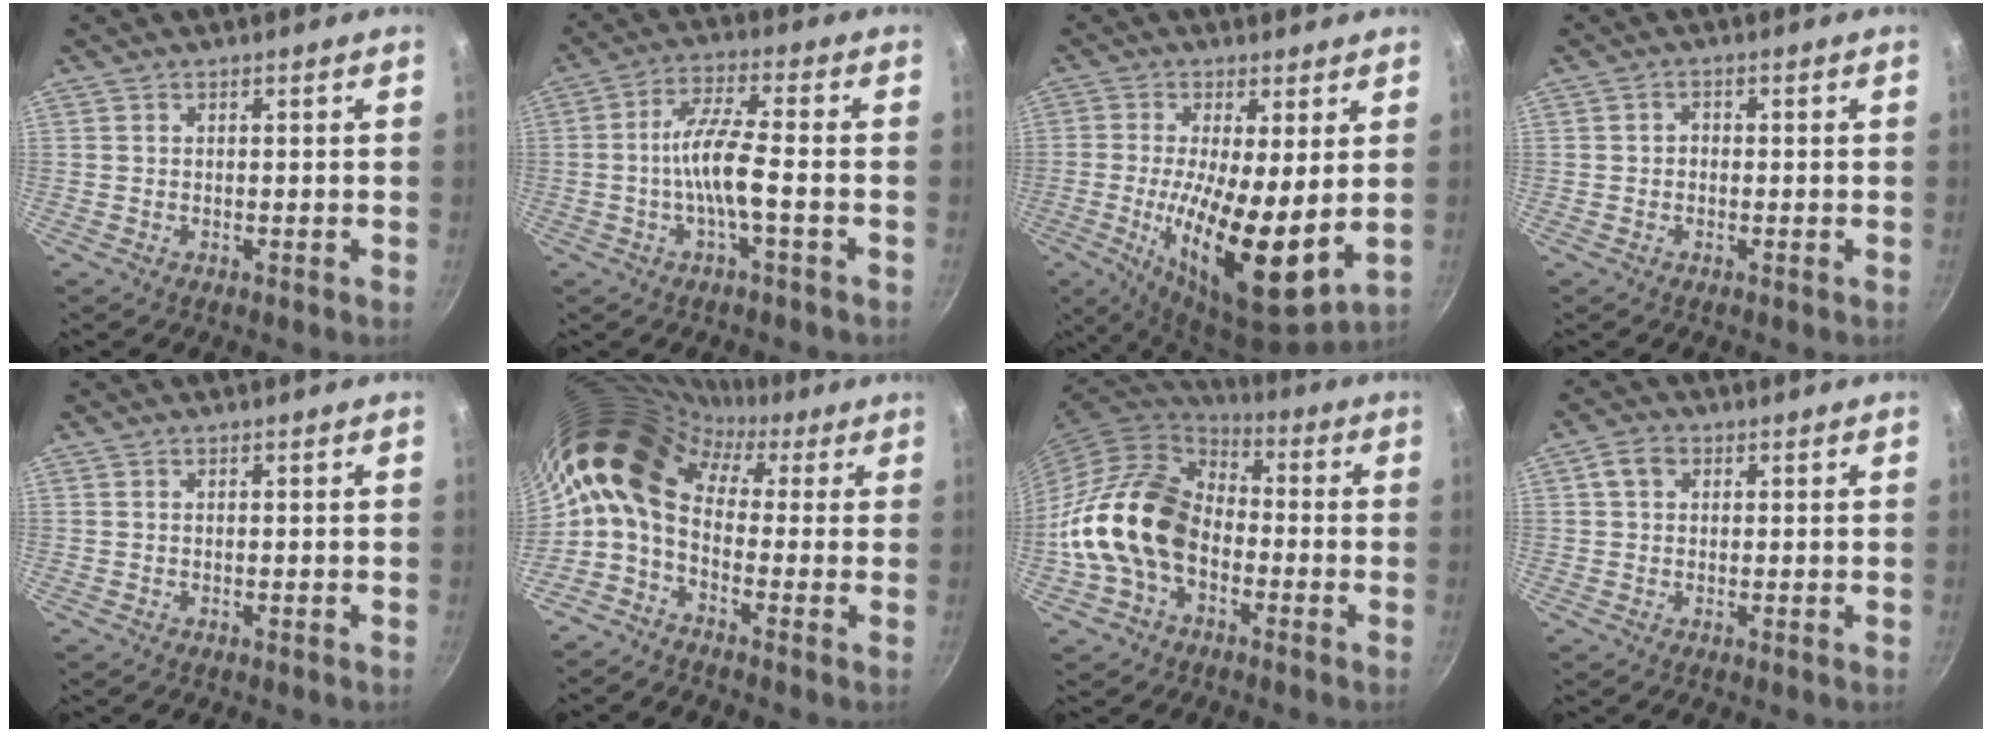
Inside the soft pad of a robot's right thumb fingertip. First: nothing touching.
{"total": 8.5, "force": [-2.1, 1.5, 8.1], "torque": [-0.160, 0.028, -0.046]}
{"total": 16.3, "force": [-0.5, 5.1, 15.5], "torque": [-0.267, -0.025, -0.006]}
{"total": 1.6, "force": [-0.1, 1.3, 0.9], "torque": [-0.011, 0.007, -0.005]}
{"total": 0.0}
{"total": 15.3, "force": [2.9, 10.4, 10.8], "torque": [-0.196, 0.028, 0.024]}
{"total": 17.9, "force": [-4.0, 12.7, 12.0], "torque": [-0.189, 0.049, -0.093]}
{"total": 3.7, "force": [1.1, 2.8, 2.1], "torque": [-0.032, 0.006, 0.015]}